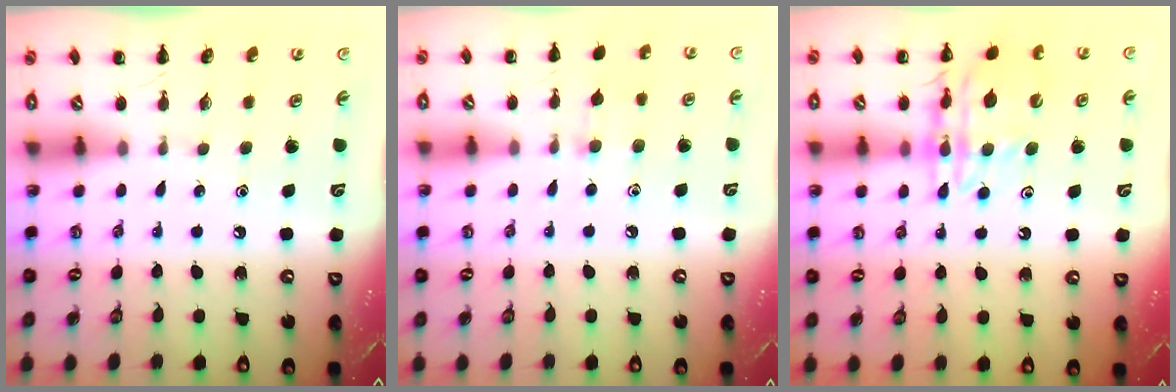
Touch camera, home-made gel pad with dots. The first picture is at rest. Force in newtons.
{"total": 6.1, "press": 5.6, "slide": 2.2}
{"total": 14.5, "press": 14.3, "slide": 2.4}